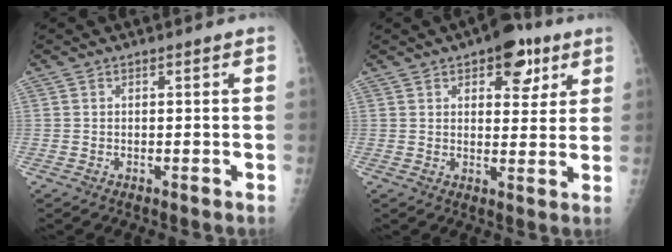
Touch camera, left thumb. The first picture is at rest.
{"total": 8.9, "force": [4.8, 4.7, 5.8], "torque": [-0.041, -0.017, 0.060]}